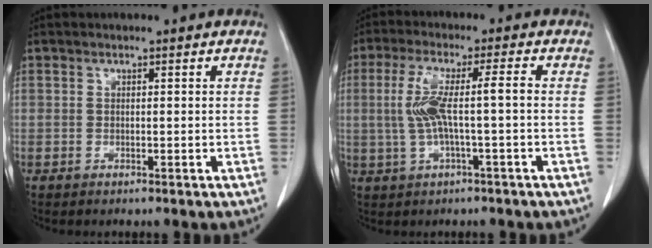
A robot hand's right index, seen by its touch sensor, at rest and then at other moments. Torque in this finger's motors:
{"motor_torque": [0.87, -0.15, 0.41, 0.15]}